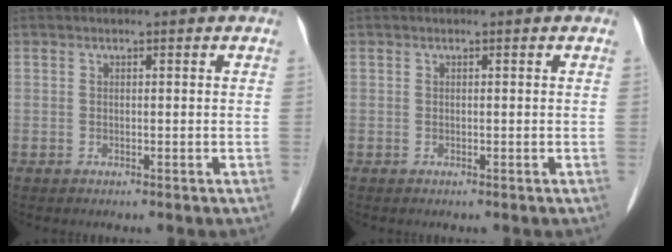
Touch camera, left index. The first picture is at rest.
{"total": 0.0}